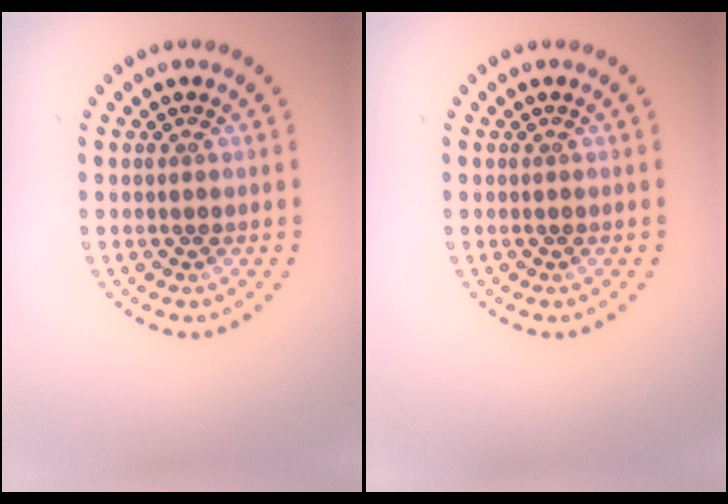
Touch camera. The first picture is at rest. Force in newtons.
{"total": 0.0}